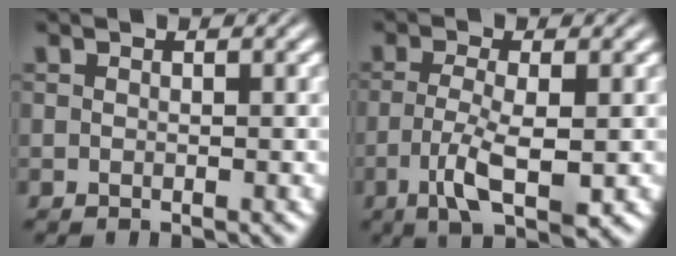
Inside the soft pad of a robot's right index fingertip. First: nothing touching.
{"total": 4.7, "force": [-1.4, 0.6, 4.5], "torque": [-0.078, -0.024, -0.010]}